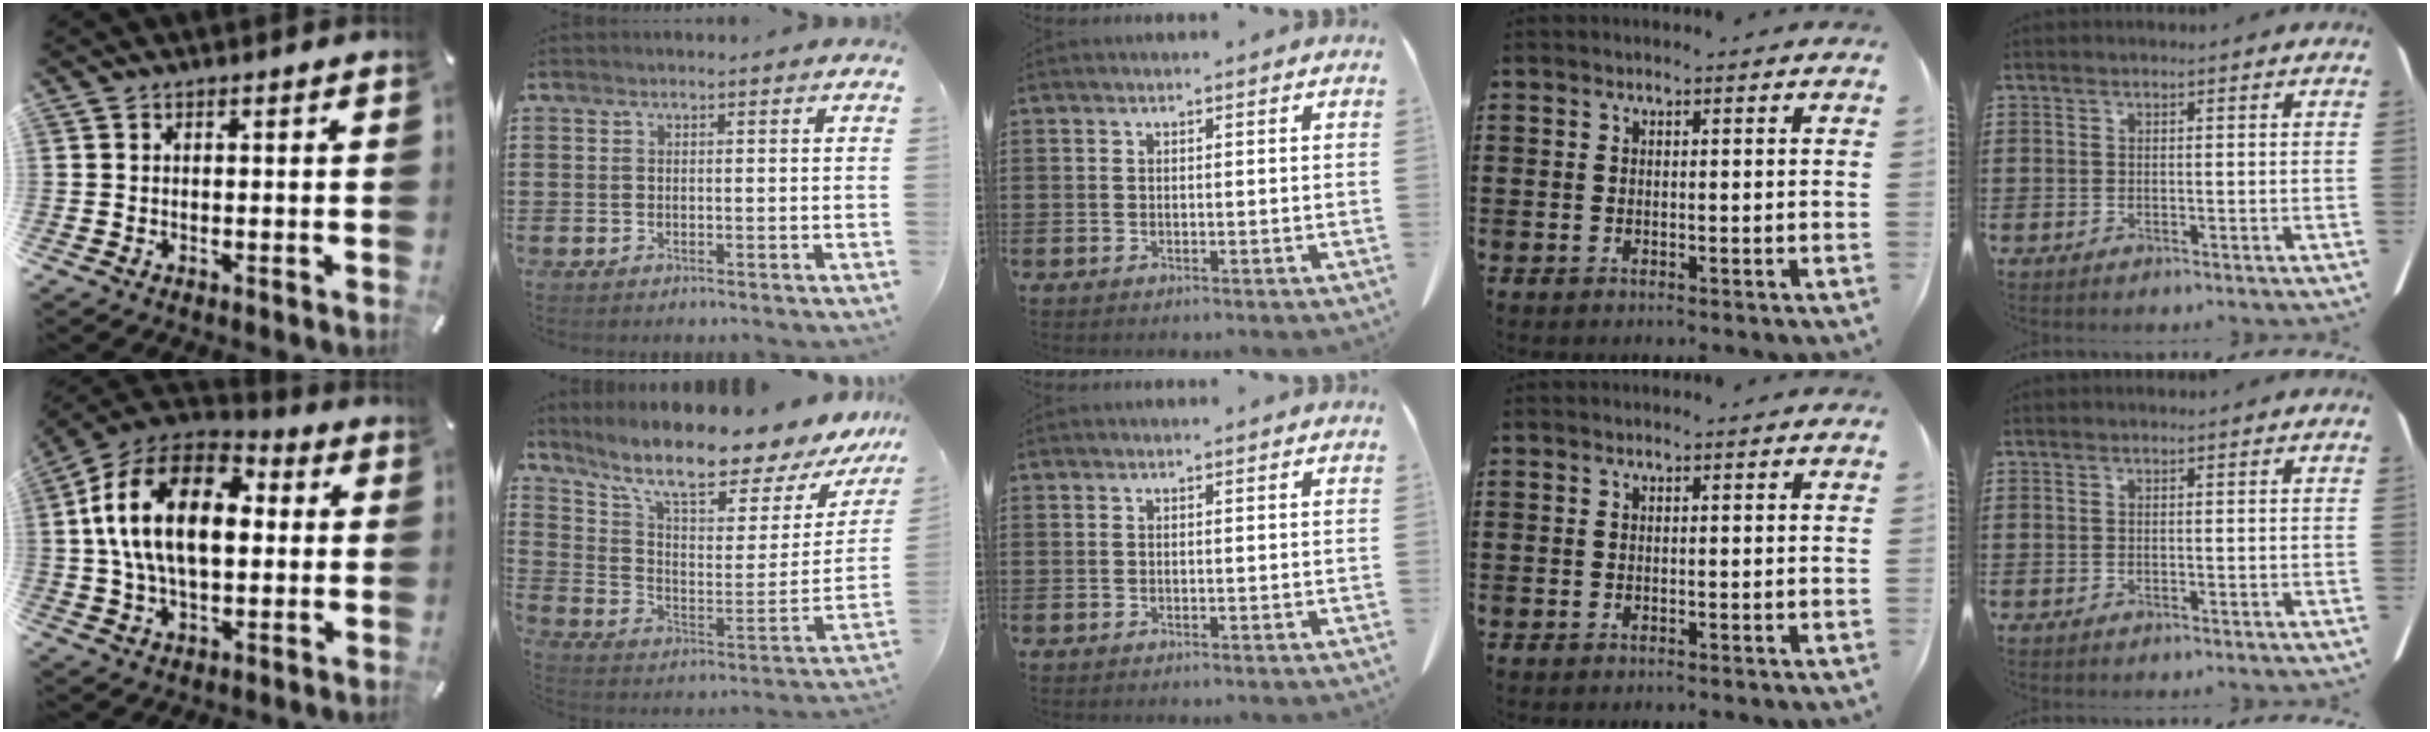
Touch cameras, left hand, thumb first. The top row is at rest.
{"thumb": {"total": 20.2, "force": [2.9, 12.7, 15.5], "torque": [-0.321, 0.007, 0.041]}, "index": {"total": 10.9, "force": [9.1, 1.8, 5.8], "torque": [-0.127, -0.074, 0.150]}}